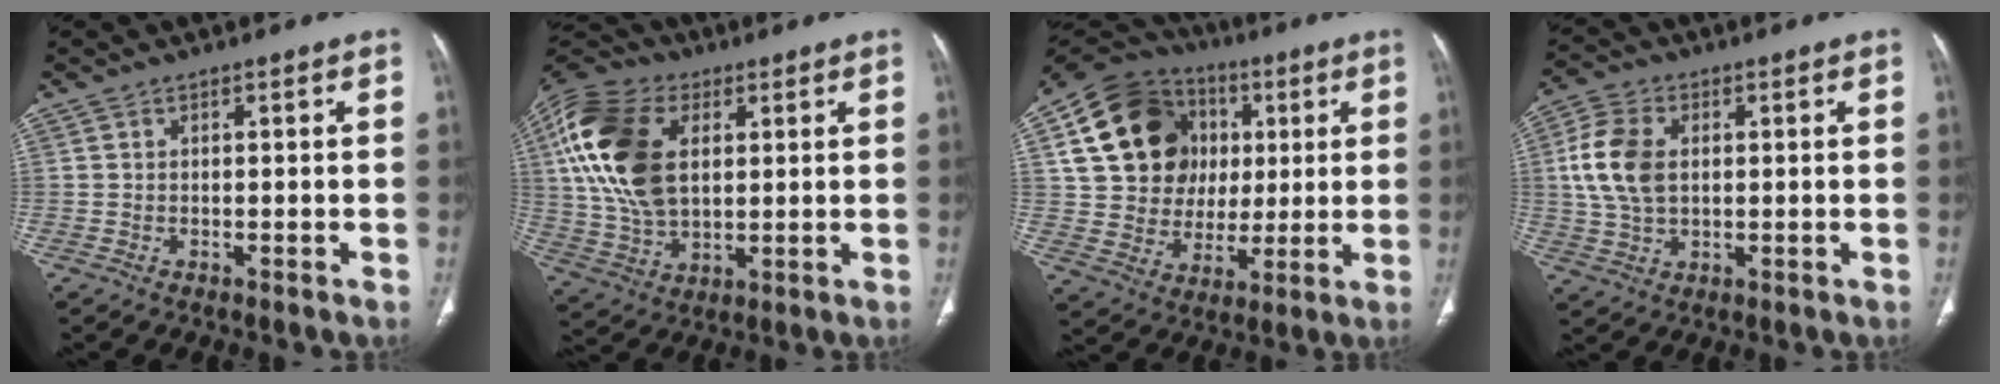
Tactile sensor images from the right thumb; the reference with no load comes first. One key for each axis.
{"total": 20.8, "fx": 4.9, "fy": 13.0, "fz": 15.4, "tx": -0.312, "ty": 0.000, "tz": 0.088}
{"total": 21.3, "fx": 5.5, "fy": 17.5, "fz": 10.9, "tx": -0.158, "ty": 0.027, "tz": 0.107}
{"total": 10.3, "fx": 1.5, "fy": 6.8, "fz": 7.5, "tx": -0.151, "ty": 0.006, "tz": 0.031}